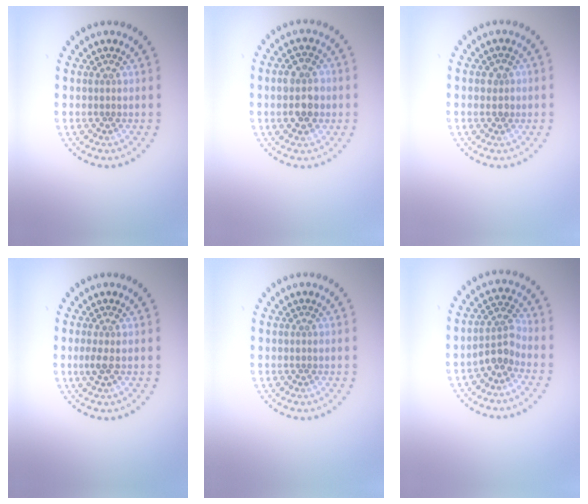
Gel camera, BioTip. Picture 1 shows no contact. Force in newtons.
{"total": 3.8, "press": 3.8, "slide": 0.2}
{"total": 1.4, "press": 1.4, "slide": 0.3}
{"total": 1.0, "press": 0.9, "slide": 0.5}
{"total": 0.0}
{"total": 2.6, "press": 2.0, "slide": 1.6}